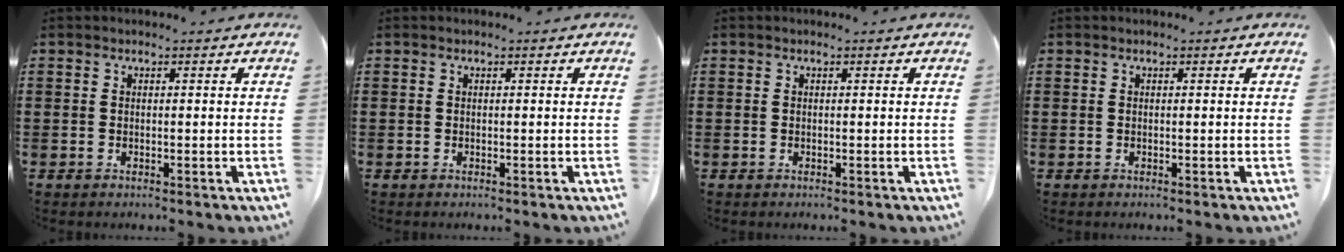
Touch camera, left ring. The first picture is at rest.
{"total": 0.0}
{"total": 0.0}
{"total": 0.0}